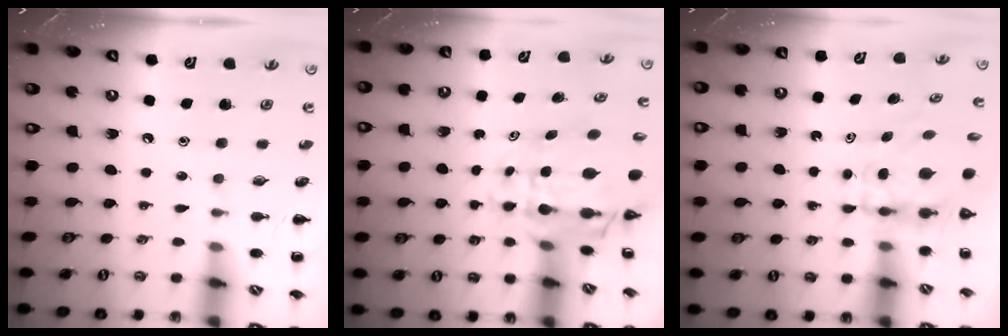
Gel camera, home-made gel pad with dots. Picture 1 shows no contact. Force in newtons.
{"total": 8.3, "press": 7.8, "slide": 2.7}
{"total": 4.6, "press": 4.6, "slide": 0.8}